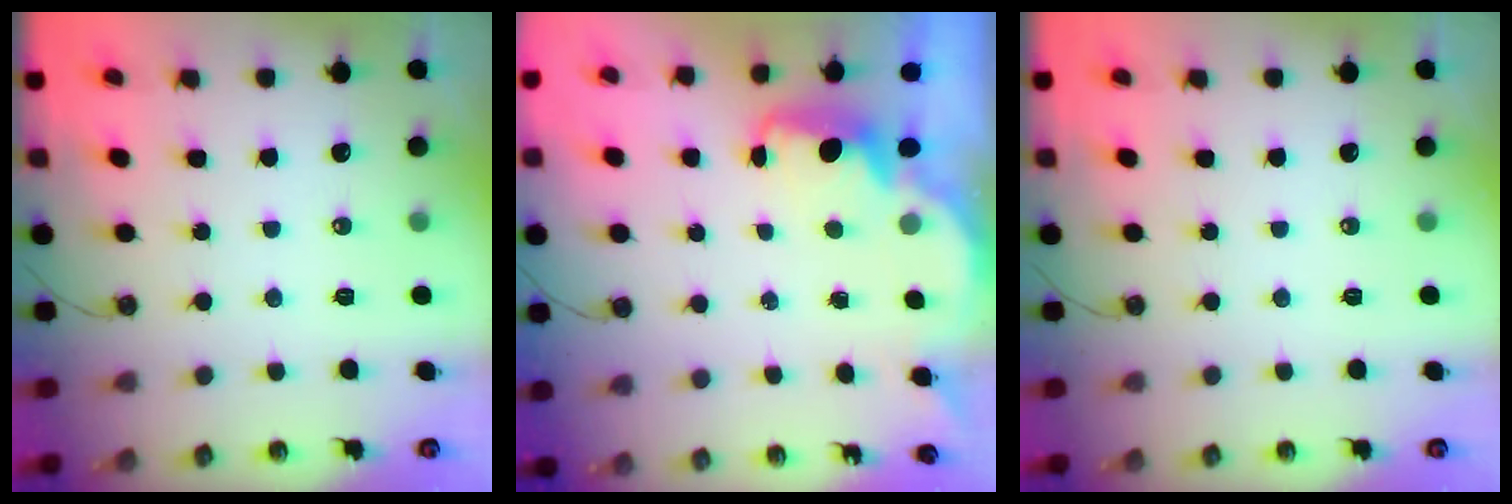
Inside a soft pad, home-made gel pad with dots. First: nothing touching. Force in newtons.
{"total": 2.4, "press": 2.3, "slide": 0.6}
{"total": 0.0}